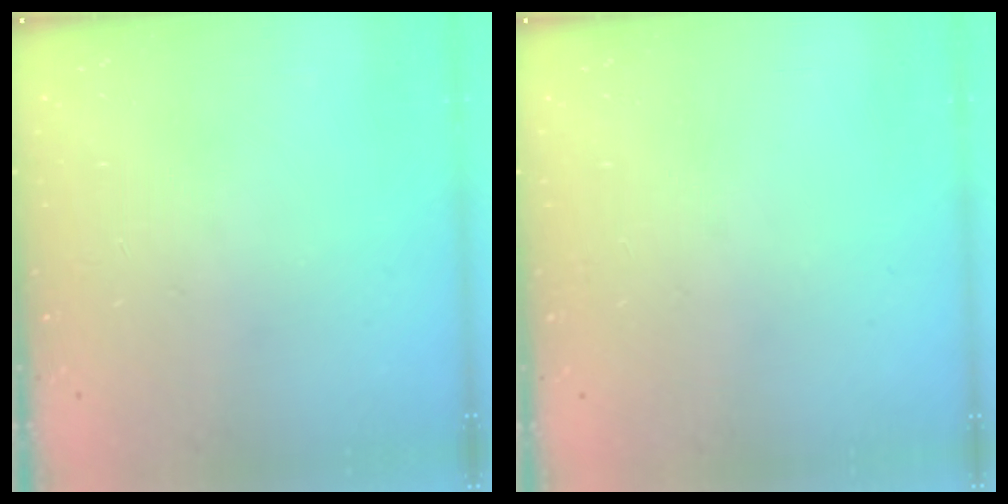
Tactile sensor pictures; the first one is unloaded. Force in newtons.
{"total": 0.0}